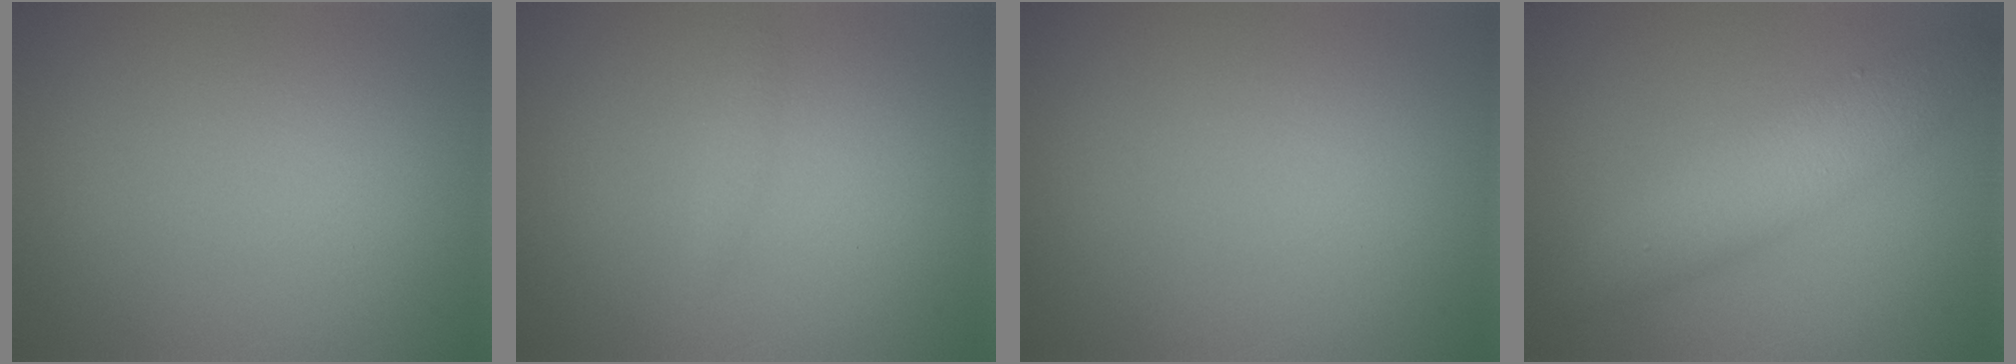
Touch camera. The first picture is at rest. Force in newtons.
{"total": 0.6, "press": 0.6, "slide": 0.0}
{"total": 0.0}
{"total": 4.3, "press": 4.3, "slide": 0.1}